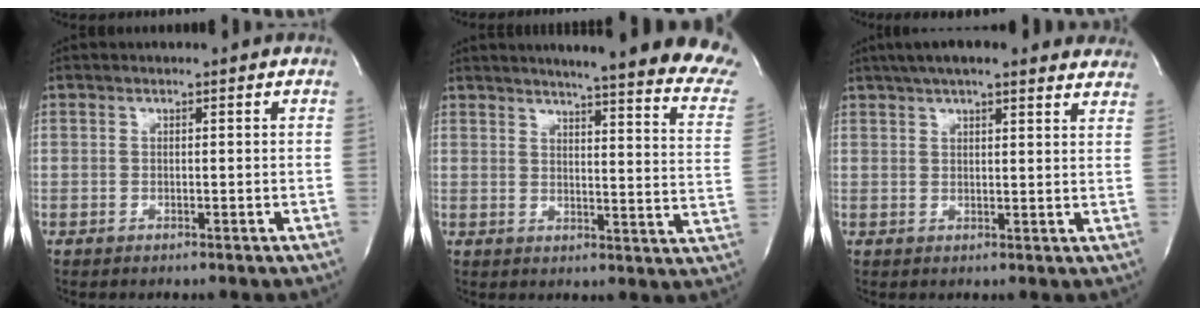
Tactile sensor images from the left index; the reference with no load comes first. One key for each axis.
{"total": 25.9, "fx": 22.4, "fy": 1.6, "fz": 12.8, "tx": -0.153, "ty": -0.082, "tz": 0.252}
{"total": 18.1, "fx": 15.3, "fy": 3.6, "fz": 8.9, "tx": -0.129, "ty": 0.045, "tz": 0.191}